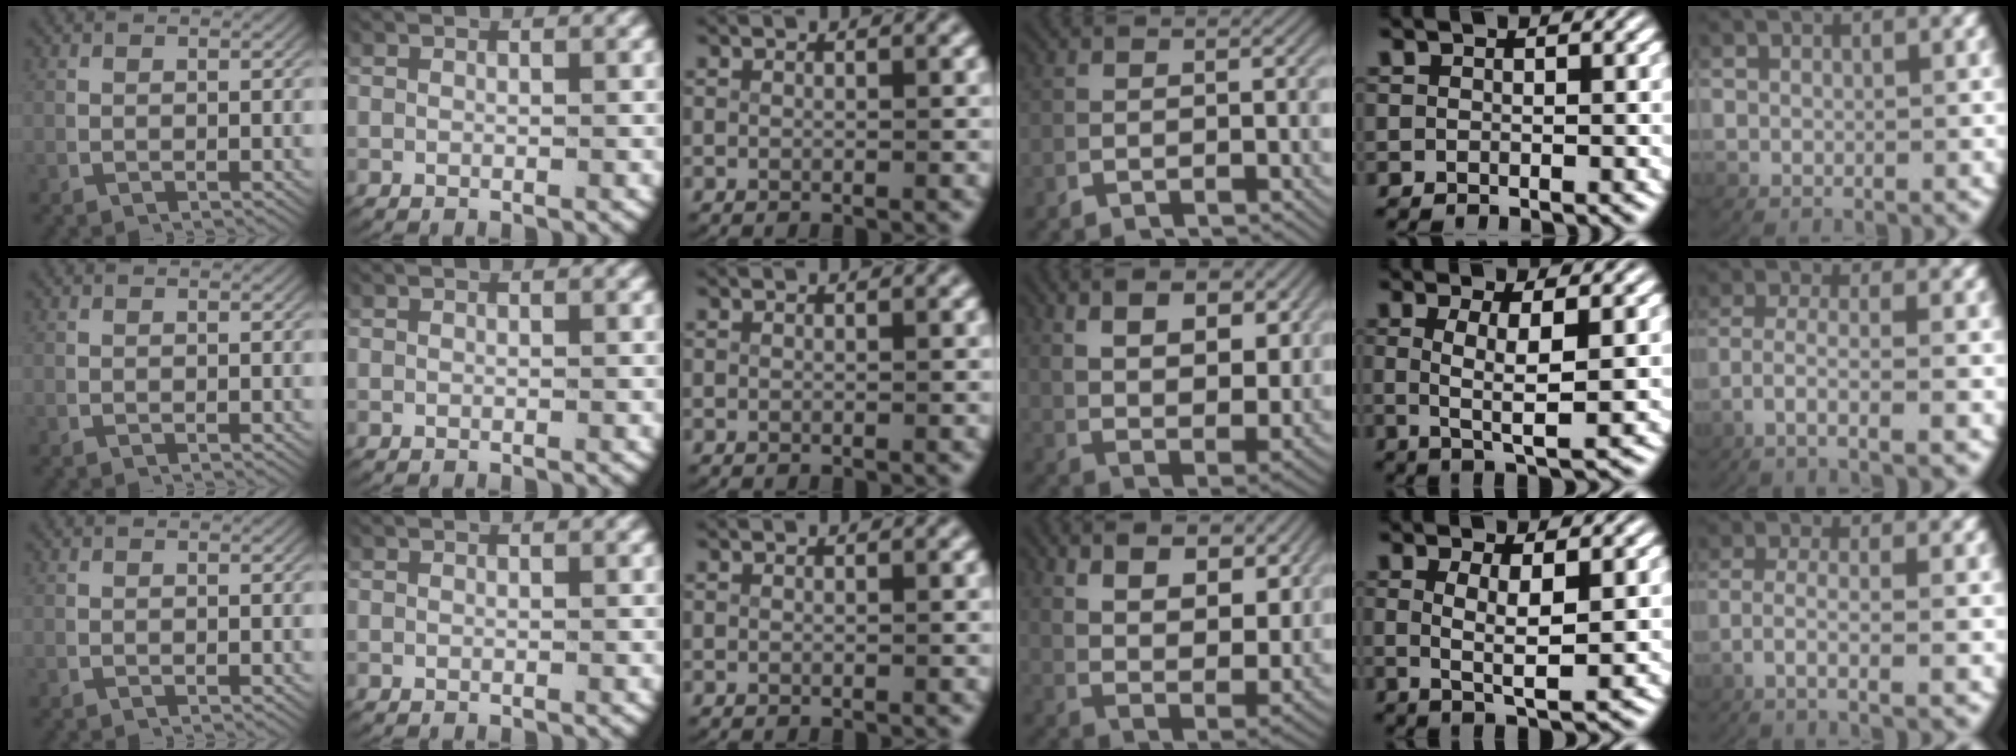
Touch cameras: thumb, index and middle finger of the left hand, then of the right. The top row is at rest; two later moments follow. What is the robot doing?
{"motion": "lift_and_place", "object": "towel"}